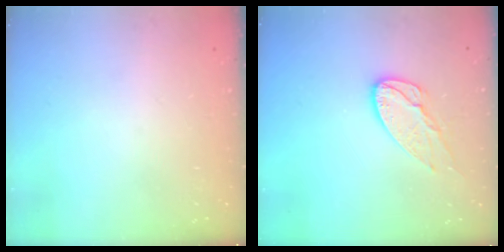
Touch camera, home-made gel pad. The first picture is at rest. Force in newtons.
{"total": 9.8, "press": 9.8, "slide": 0.6}